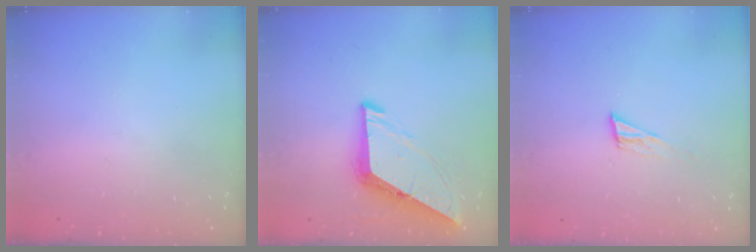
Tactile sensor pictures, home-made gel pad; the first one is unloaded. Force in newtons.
{"total": 7.8, "press": 7.8, "slide": 0.6}
{"total": 5.9, "press": 5.8, "slide": 0.7}